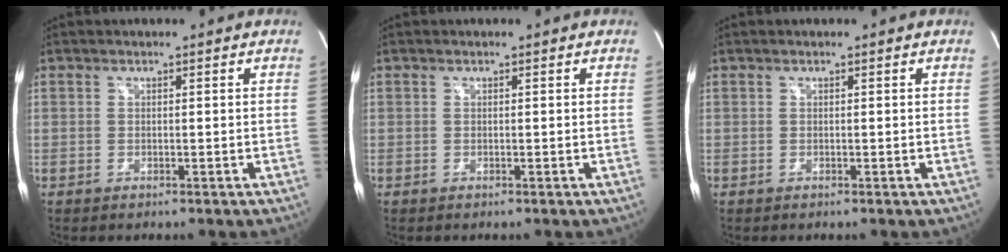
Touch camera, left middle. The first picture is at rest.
{"total": 0.0}
{"total": 0.0}